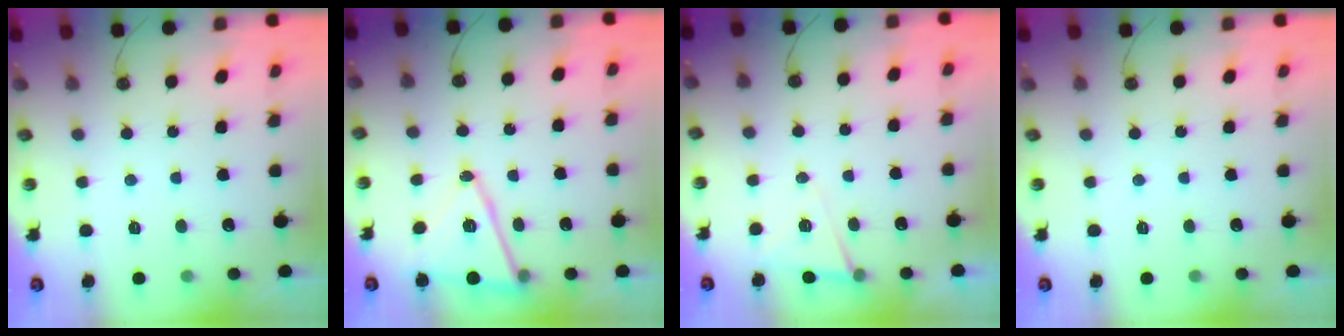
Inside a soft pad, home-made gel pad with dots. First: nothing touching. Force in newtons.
{"total": 13.1, "press": 12.6, "slide": 3.7}
{"total": 7.7, "press": 6.0, "slide": 4.8}
{"total": 0.0}